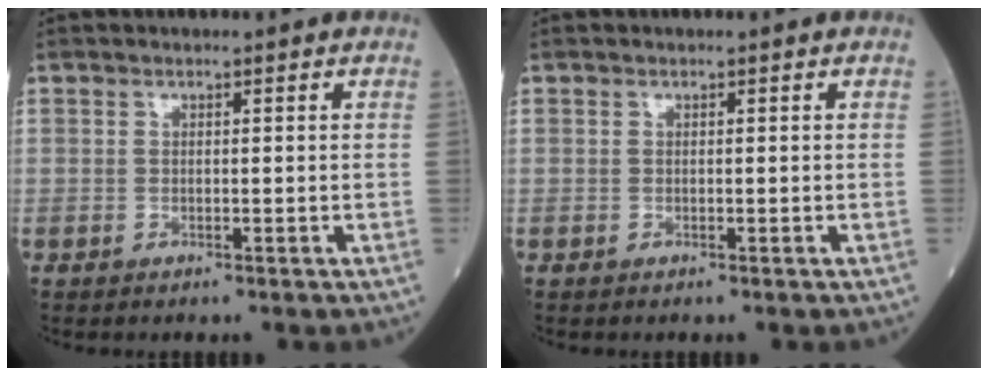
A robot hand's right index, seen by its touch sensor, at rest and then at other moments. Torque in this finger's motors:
{"motor_torque": [0.07, 0.03, 0.00, 0.00]}